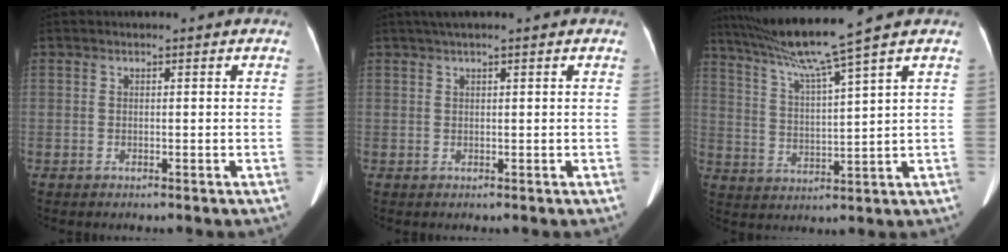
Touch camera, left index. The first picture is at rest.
{"total": 2.7, "force": [2.0, -0.1, 1.9], "torque": [-0.031, 0.025, 0.036]}
{"total": 10.3, "force": [8.1, -3.0, 5.6], "torque": [-0.102, -0.004, 0.152]}